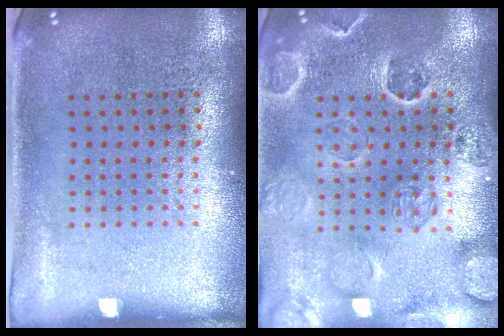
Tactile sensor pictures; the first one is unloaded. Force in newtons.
{"total": 2.7, "press": 2.6, "slide": 0.8}